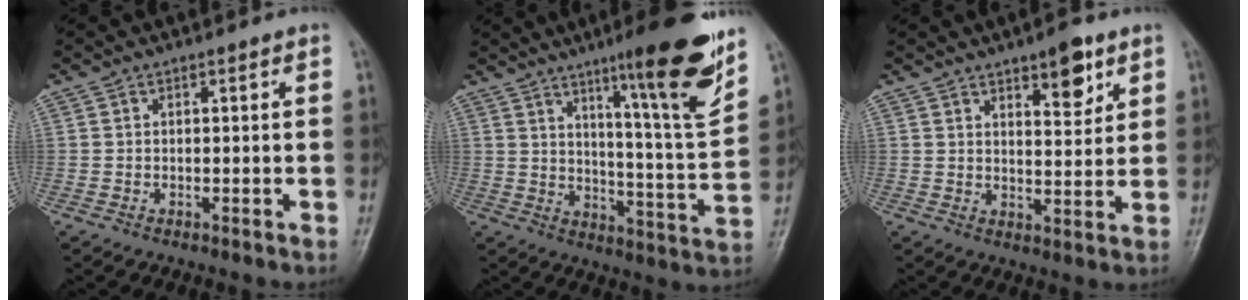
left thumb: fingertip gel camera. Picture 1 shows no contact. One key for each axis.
{"total": 17.8, "fx": 11.0, "fy": 1.6, "fz": 13.9, "tx": -0.178, "ty": -0.068, "tz": 0.167}
{"total": 7.2, "fx": 4.3, "fy": 2.7, "fz": 5.1, "tx": -0.053, "ty": -0.027, "tz": 0.061}